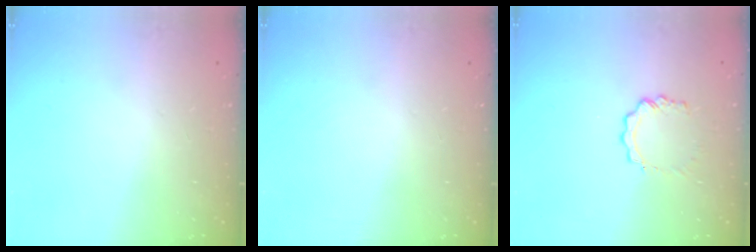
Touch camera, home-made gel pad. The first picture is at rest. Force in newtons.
{"total": 0.0}
{"total": 5.1, "press": 5.1, "slide": 0.5}